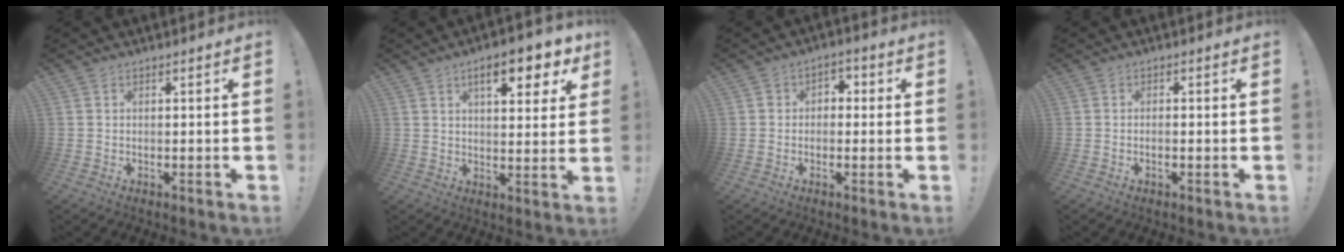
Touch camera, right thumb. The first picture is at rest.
{"total": 10.6, "force": [5.5, 3.7, 8.3], "torque": [-0.116, -0.018, 0.090]}
{"total": 3.7, "force": [-1.5, 3.1, 1.4], "torque": [-0.017, 0.017, -0.028]}
{"total": 1.2, "force": [-0.6, 0.1, 1.0], "torque": [-0.017, 0.000, -0.011]}